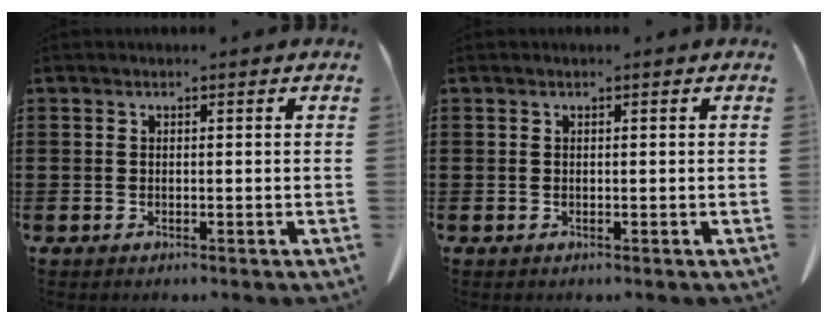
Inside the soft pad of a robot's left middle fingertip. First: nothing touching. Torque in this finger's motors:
{"motor_torque": [-0.57, 0.60, 0.06, 0.02]}